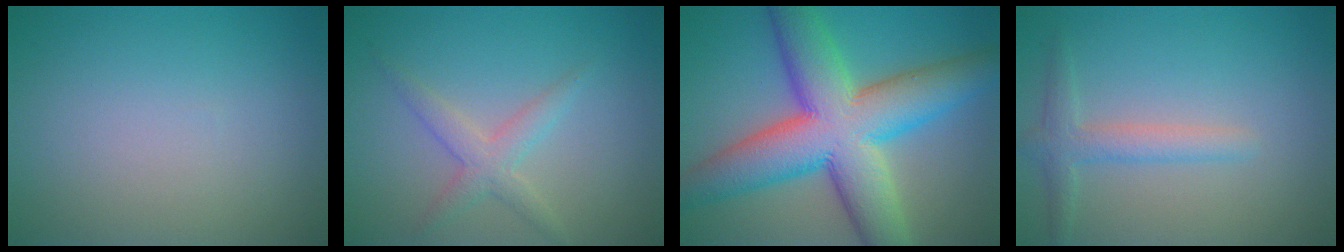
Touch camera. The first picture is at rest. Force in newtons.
{"total": 2.4, "press": 2.4, "slide": 0.1}
{"total": 12.5, "press": 12.5, "slide": 0.5}
{"total": 2.4, "press": 2.4, "slide": 0.1}